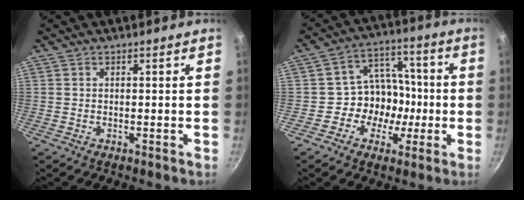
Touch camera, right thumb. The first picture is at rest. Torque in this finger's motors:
{"motor_torque": [-0.27, 0.42, 0.00, 0.08, -0.02]}